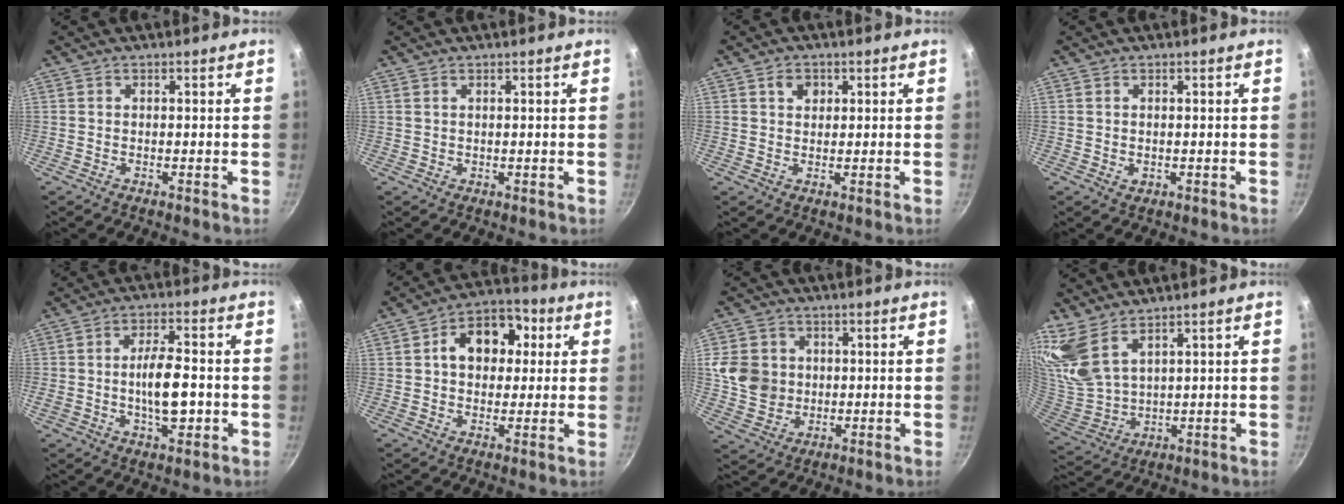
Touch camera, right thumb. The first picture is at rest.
{"total": 0.8, "force": [0.6, 0.4, 0.3], "torque": [0.000, -0.006, 0.009]}
{"total": 2.9, "force": [1.1, 2.3, 1.4], "torque": [-0.008, -0.001, 0.016]}
{"total": 1.2, "force": [0.1, 0.8, 0.8], "torque": [-0.011, -0.002, 0.002]}
{"total": 9.7, "force": [-1.4, 4.5, 8.5], "torque": [-0.129, 0.021, -0.022]}
{"total": 12.6, "force": [2.6, 9.3, 8.1], "torque": [-0.080, 0.019, 0.023]}
{"total": 9.6, "force": [0.9, 8.7, 4.0], "torque": [-0.047, -0.003, 0.021]}
{"total": 10.6, "force": [7.4, 4.7, 5.9], "torque": [-0.117, -0.052, 0.169]}